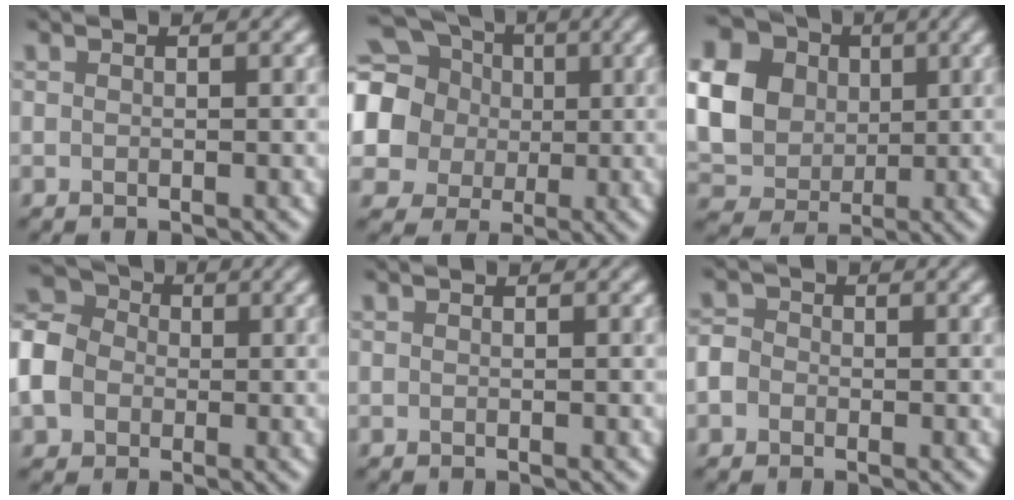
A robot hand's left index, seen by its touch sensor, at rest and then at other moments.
{"total": 14.4, "force": [2.5, 13.1, 5.5], "torque": [-0.168, 0.025, 0.018]}
{"total": 15.6, "force": [3.4, 13.6, 7.0], "torque": [-0.204, 0.006, 0.055]}
{"total": 7.3, "force": [-1.7, 5.9, 3.9], "torque": [-0.101, -0.010, -0.039]}
{"total": 0.0}
{"total": 2.3, "force": [-0.5, 2.0, 0.9], "torque": [-0.005, 0.008, -0.021]}